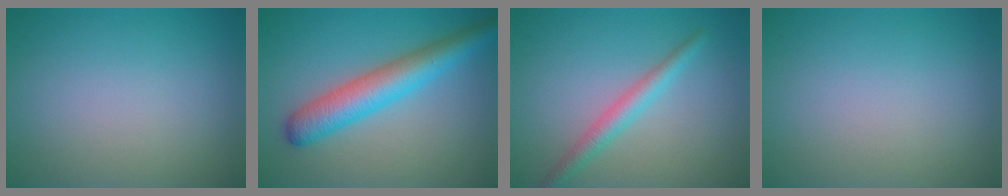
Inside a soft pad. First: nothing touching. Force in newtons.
{"total": 5.6, "press": 5.6, "slide": 0.2}
{"total": 2.5, "press": 2.5, "slide": 0.0}
{"total": 0.0}